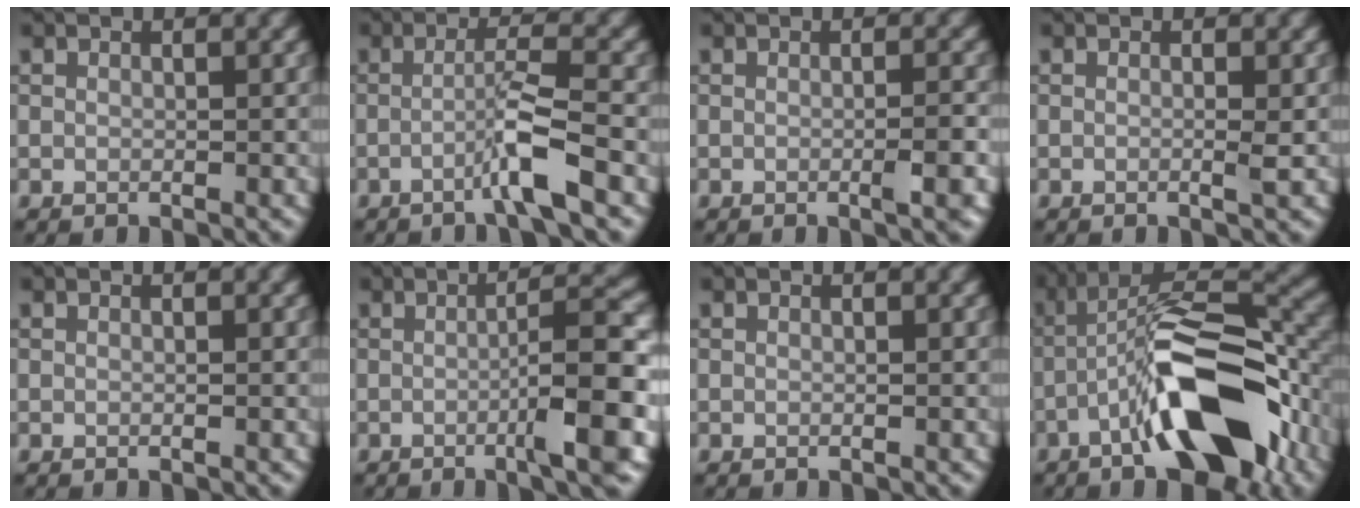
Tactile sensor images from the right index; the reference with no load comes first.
{"total": 3.9, "force": [-1.6, 0.1, 3.5], "torque": [-0.059, 0.013, -0.043]}
{"total": 2.0, "force": [-0.5, 0.2, 1.9], "torque": [-0.028, 0.002, -0.012]}
{"total": 1.0, "force": [-0.2, 0.0, 1.0], "torque": [-0.018, -0.002, -0.005]}
{"total": 0.0}
{"total": 6.6, "force": [-1.6, 0.8, 6.3], "torque": [-0.088, 0.014, -0.034]}
{"total": 0.0}
{"total": 11.9, "force": [-5.4, 4.0, 9.8], "torque": [-0.165, 0.015, -0.098]}